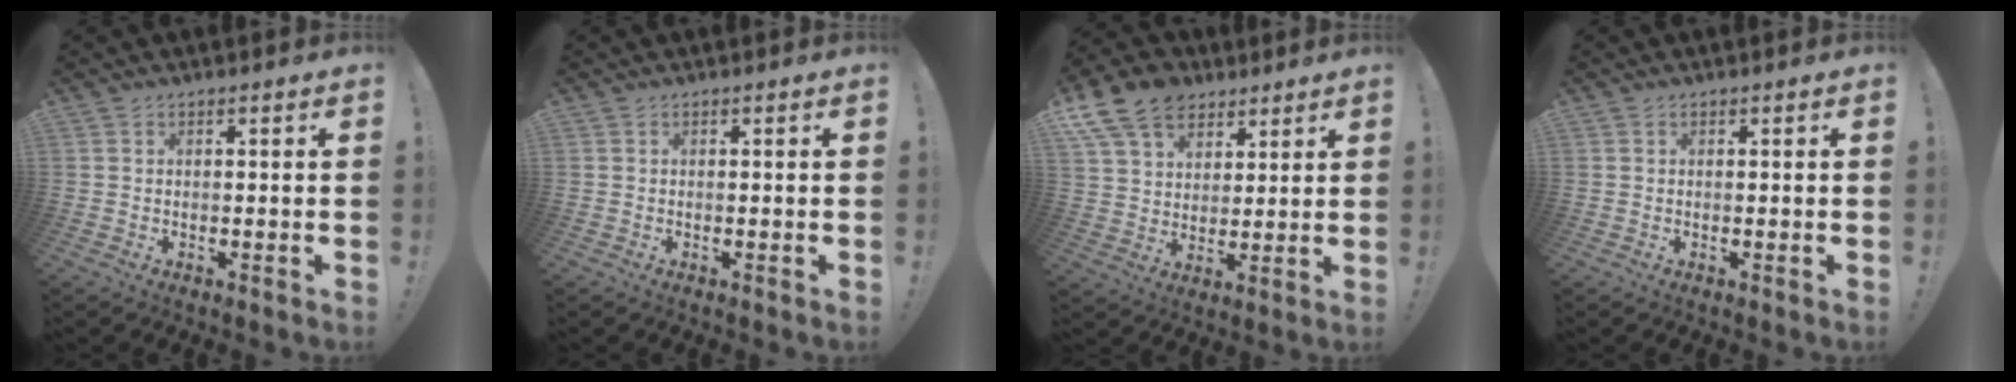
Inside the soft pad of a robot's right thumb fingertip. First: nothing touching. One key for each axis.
{"total": 0.0}
{"total": 15.0, "fx": 8.5, "fy": 10.6, "fz": 6.3, "tx": -0.110, "ty": -0.044, "tz": 0.167}
{"total": 0.0}